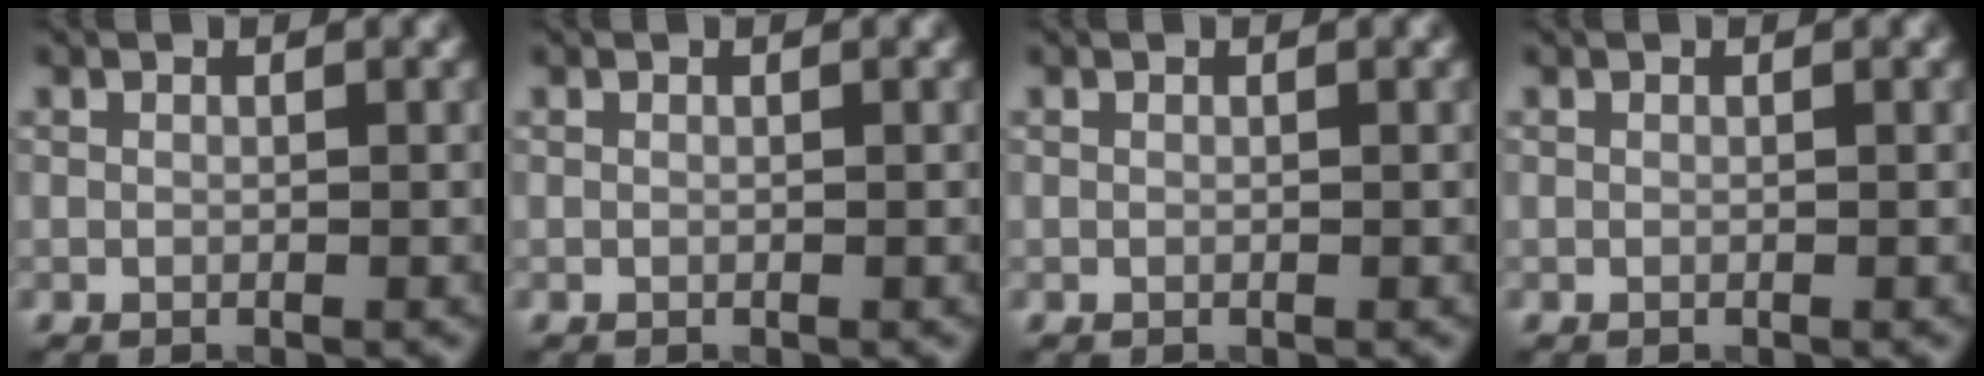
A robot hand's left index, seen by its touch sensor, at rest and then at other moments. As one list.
[{"total": 0.0}, {"total": 0.0}, {"total": 0.0}]